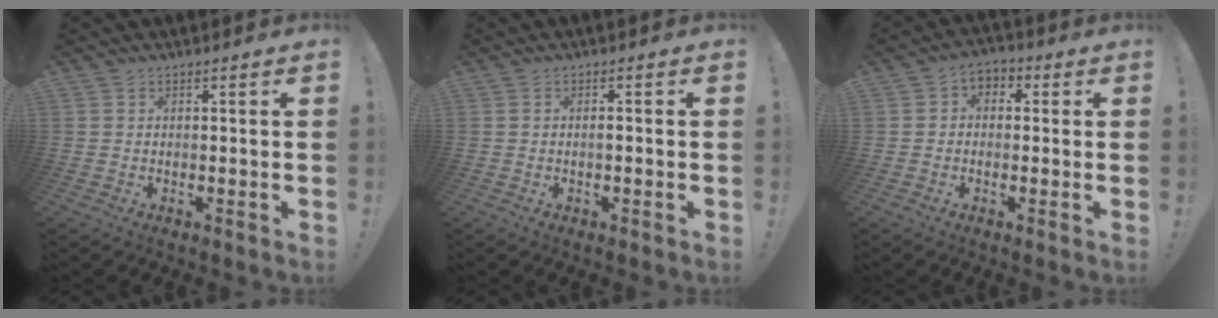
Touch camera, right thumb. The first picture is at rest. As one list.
[{"total": 1.1, "force": [-0.6, 0.0, 0.9], "torque": [-0.017, 0.002, -0.011]}, {"total": 3.9, "force": [-1.0, 3.2, 2.0], "torque": [-0.032, 0.014, -0.016]}]